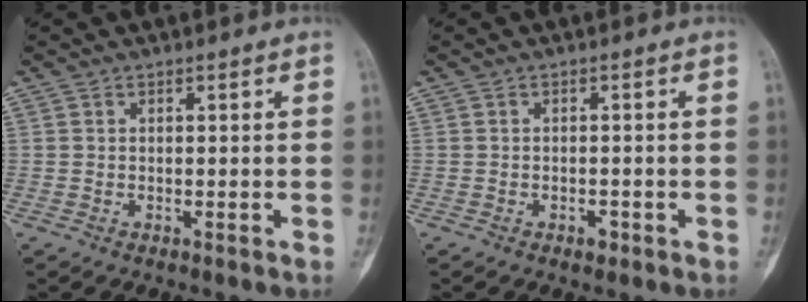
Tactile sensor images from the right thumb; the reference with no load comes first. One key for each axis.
{"total": 1.6, "fx": -0.9, "fy": 0.9, "fz": 0.9, "tx": -0.007, "ty": 0.003, "tz": -0.013}